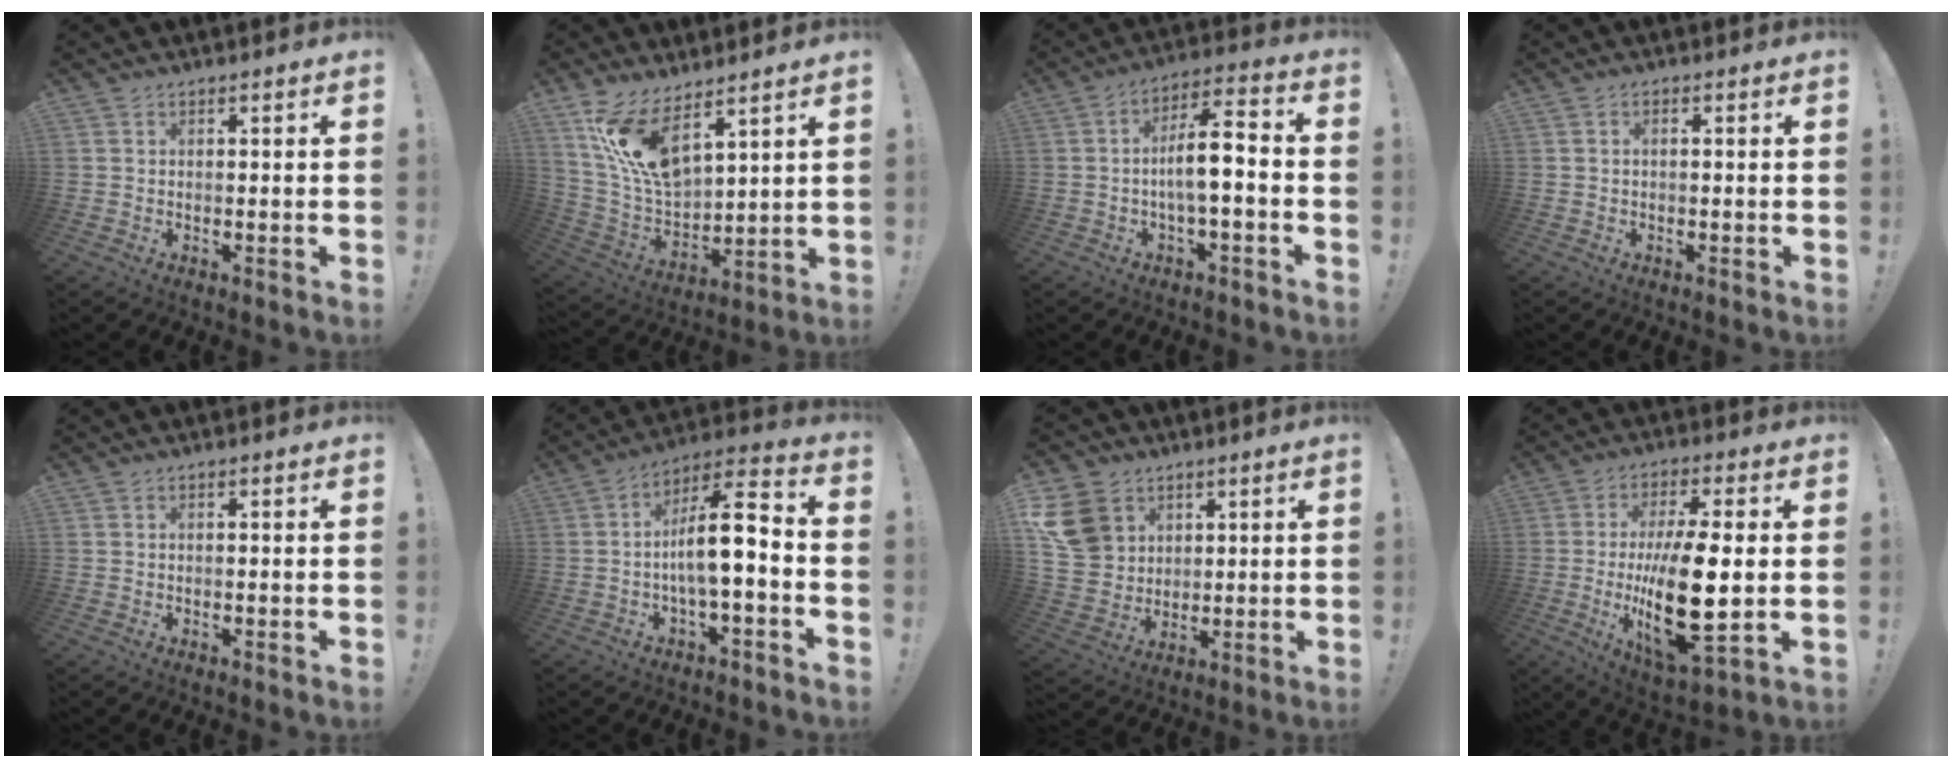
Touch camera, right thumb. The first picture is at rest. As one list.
[{"total": 14.9, "force": [9.8, 6.1, 9.4], "torque": [-0.189, -0.070, 0.181]}, {"total": 10.7, "force": [-1.6, 2.6, 10.2], "torque": [-0.174, 0.010, -0.033]}, {"total": 0.8, "force": [-0.3, 0.1, 0.7], "torque": [-0.014, 0.002, -0.005]}, {"total": 0.0}, {"total": 13.9, "force": [-2.3, 3.9, 13.1], "torque": [-0.206, 0.012, -0.043]}, {"total": 14.1, "force": [5.5, 11.3, 6.4], "torque": [-0.113, -0.017, 0.115]}, {"total": 20.1, "force": [-1.7, 6.5, 18.9], "torque": [-0.349, -0.018, -0.025]}]